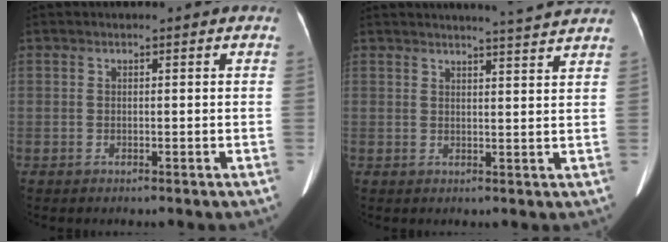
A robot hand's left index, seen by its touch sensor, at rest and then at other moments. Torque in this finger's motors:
{"motor_torque": [0.04, -0.45, -0.05, 0.01]}